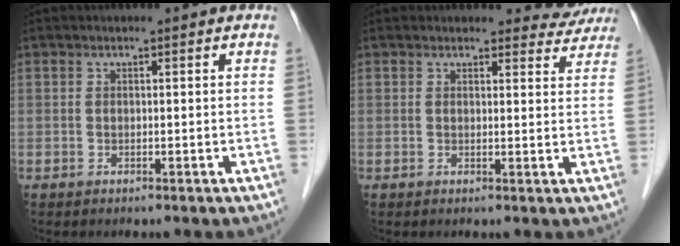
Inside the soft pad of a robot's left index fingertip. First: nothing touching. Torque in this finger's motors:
{"motor_torque": [0.53, -0.47, 0.06, -0.02]}